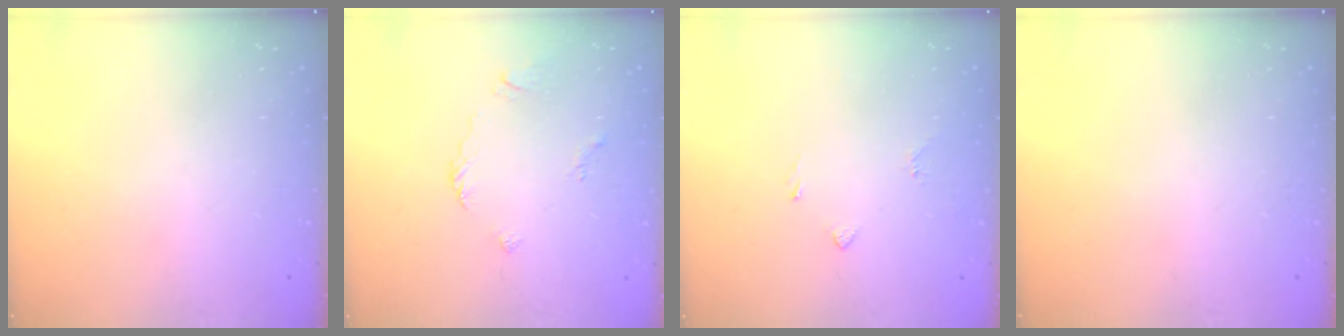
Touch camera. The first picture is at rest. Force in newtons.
{"total": 2.2, "press": 2.1, "slide": 0.7}
{"total": 2.3, "press": 2.2, "slide": 0.6}
{"total": 0.0}